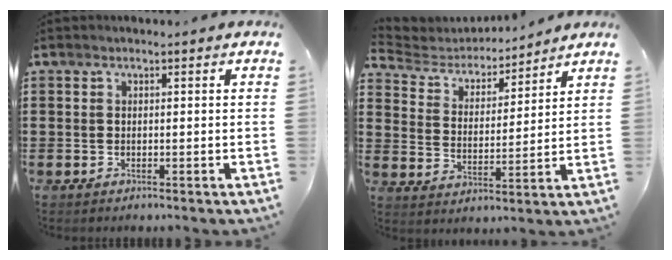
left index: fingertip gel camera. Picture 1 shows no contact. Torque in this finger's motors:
{"motor_torque": [0.82, 0.79, -0.07, -0.06]}